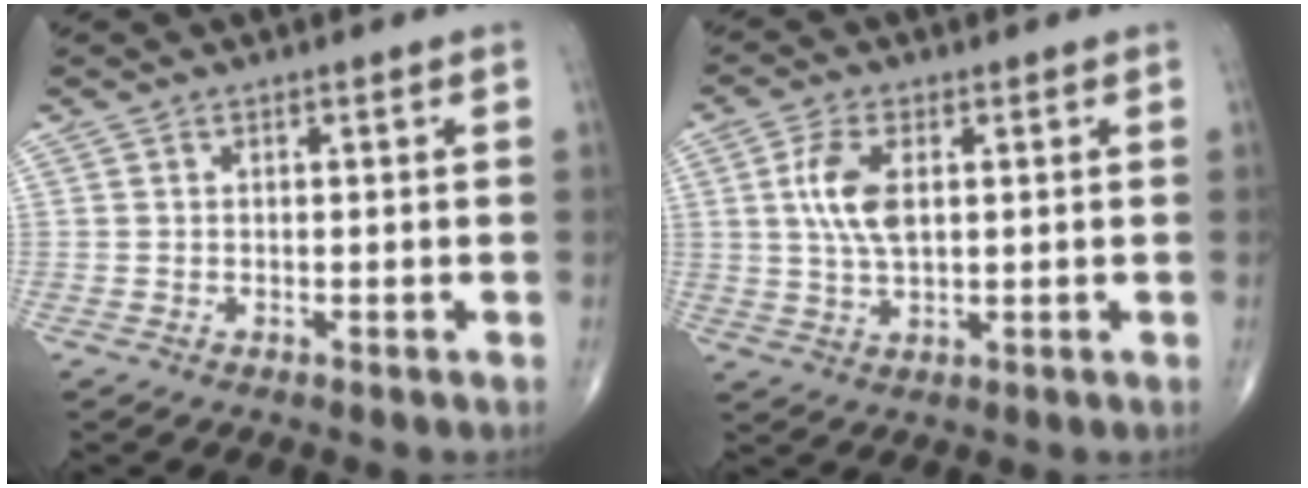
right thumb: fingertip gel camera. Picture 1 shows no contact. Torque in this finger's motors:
{"motor_torque": [0.41, 0.79, 0.64, 0.02, 0.03]}